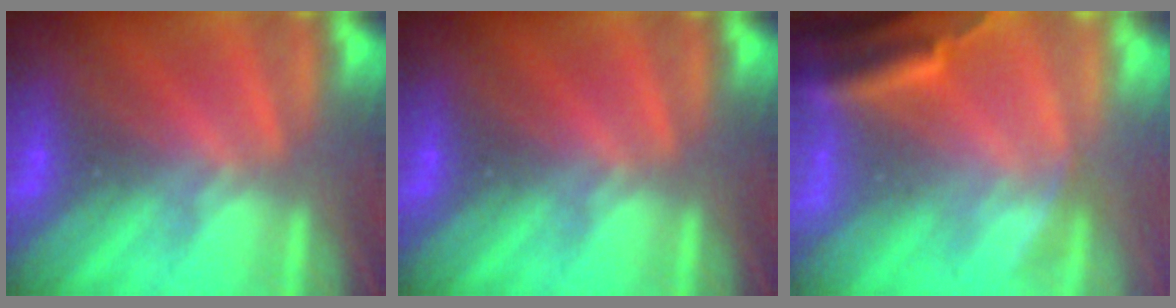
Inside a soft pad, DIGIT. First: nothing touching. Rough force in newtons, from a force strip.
{"total": 0.0}
{"total": 3.5}